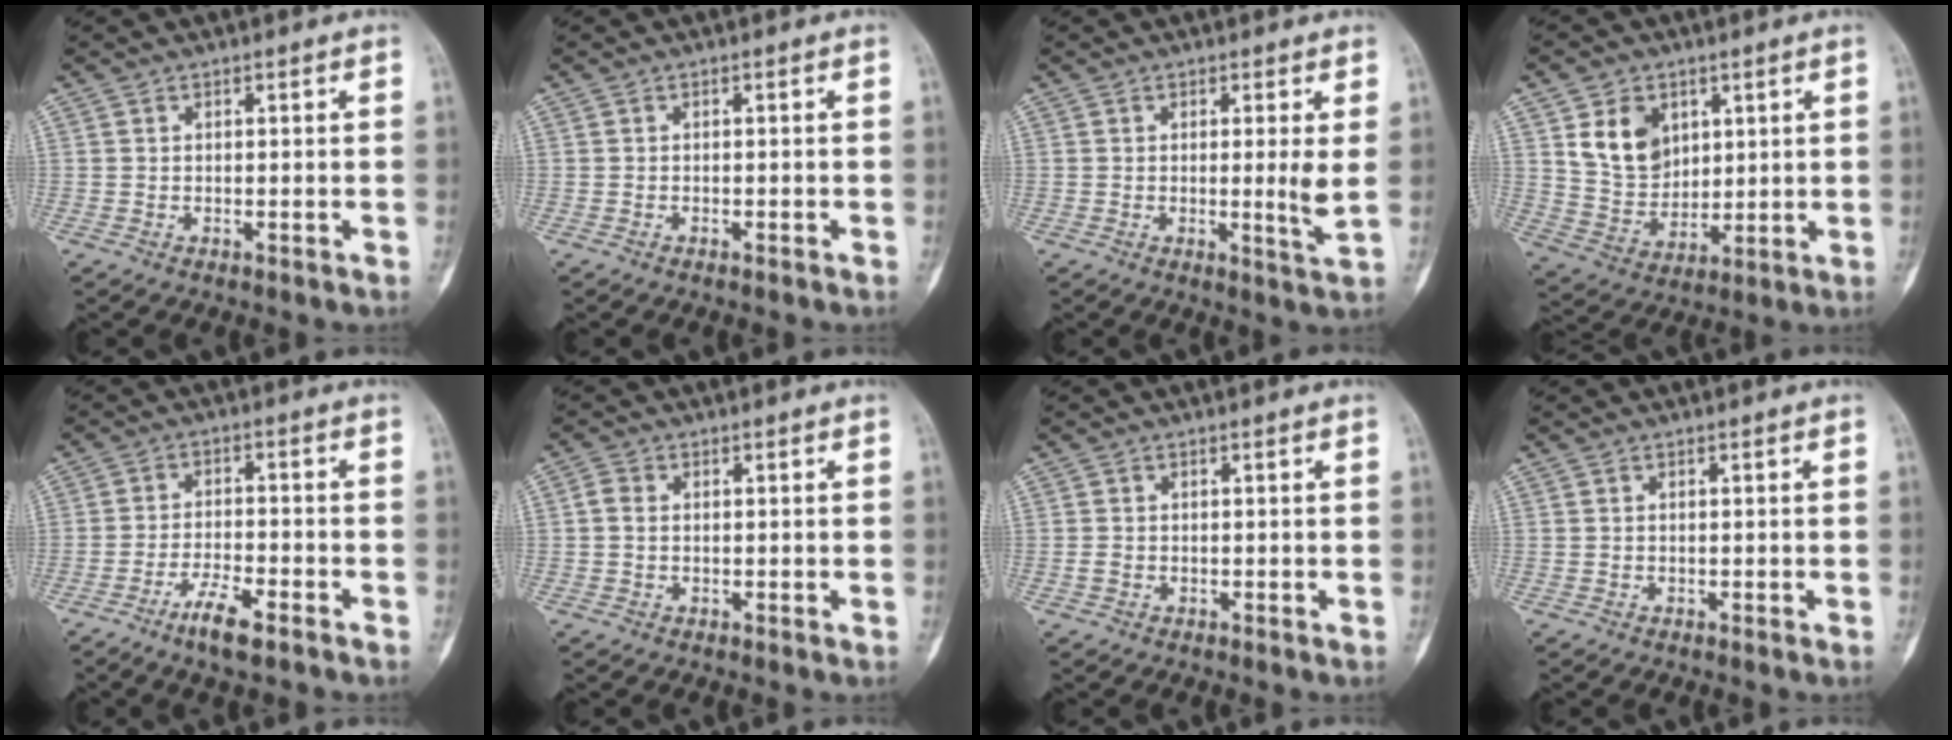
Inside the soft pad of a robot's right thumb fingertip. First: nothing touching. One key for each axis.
{"total": 0.6, "fx": -0.5, "fy": 0.1, "fz": 0.2, "tx": -0.011, "ty": 0.002, "tz": -0.008}
{"total": 4.1, "fx": 0.5, "fy": -0.2, "fz": 4.1, "tx": -0.074, "ty": -0.014, "tz": 0.007}
{"total": 10.9, "fx": 4.2, "fy": 8.3, "fz": 5.7, "tx": -0.072, "ty": -0.026, "tz": 0.092}
{"total": 6.4, "fx": -4.3, "fy": 1.5, "fz": 4.4, "tx": -0.090, "ty": 0.020, "tz": -0.078}
{"total": 2.1, "fx": 0.0, "fy": 1.7, "fz": 1.2, "tx": -0.020, "ty": 0.004, "tz": -0.005}
{"total": 1.2, "fx": -0.4, "fy": 1.0, "fz": 0.5, "tx": -0.010, "ty": 0.003, "tz": -0.007}
{"total": 0.0}